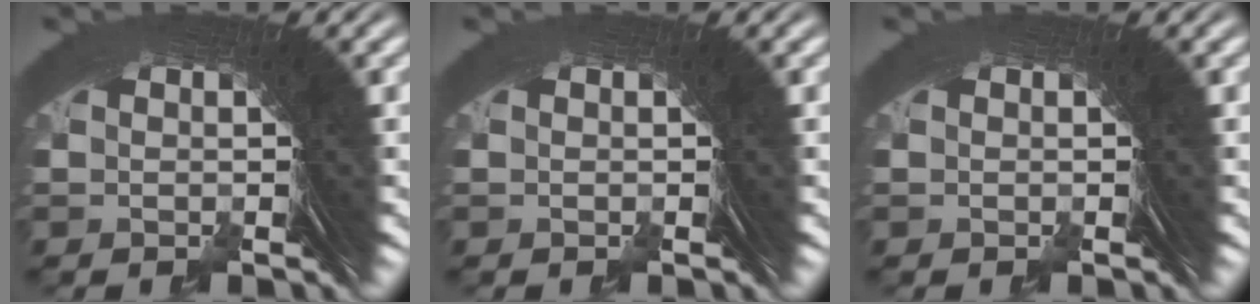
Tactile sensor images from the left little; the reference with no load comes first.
{"total": 0.0}
{"total": 0.0}